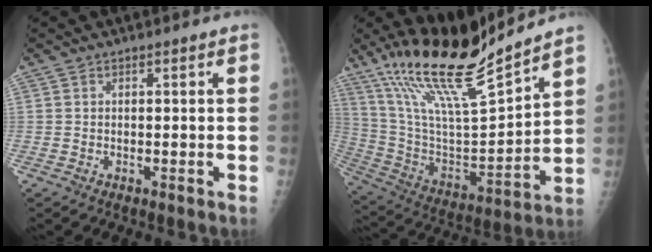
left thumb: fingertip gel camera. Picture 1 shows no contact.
{"total": 21.2, "force": [17.1, 2.8, 12.2], "torque": [-0.192, -0.084, 0.320]}